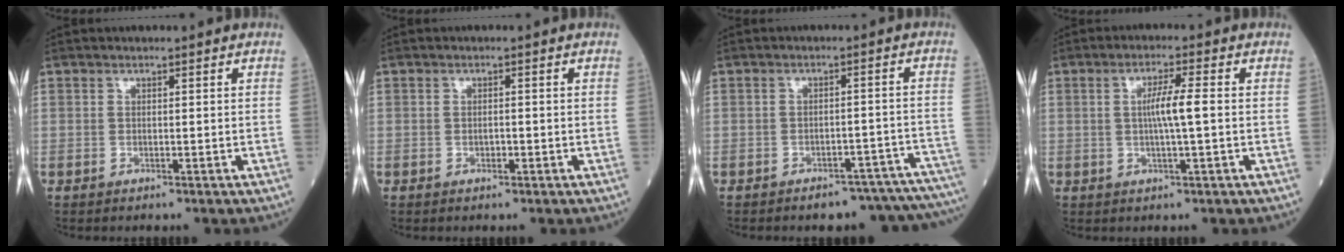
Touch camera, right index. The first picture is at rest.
{"total": 1.1, "force": [-0.4, 0.5, 0.8], "torque": [-0.013, 0.001, -0.006]}
{"total": 12.7, "force": [-12.0, 3.0, 3.2], "torque": [0.008, 0.034, -0.132]}
{"total": 4.6, "force": [0.1, -0.1, 4.6], "torque": [-0.084, 0.000, 0.001]}